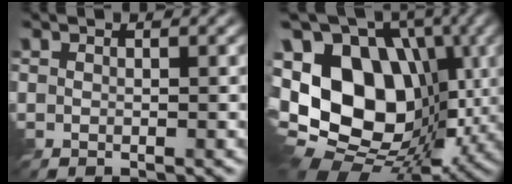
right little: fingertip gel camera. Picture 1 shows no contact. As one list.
[{"total": 17.2, "force": [-0.6, 12.3, 12.0], "torque": [-0.221, 0.002, -0.010]}]